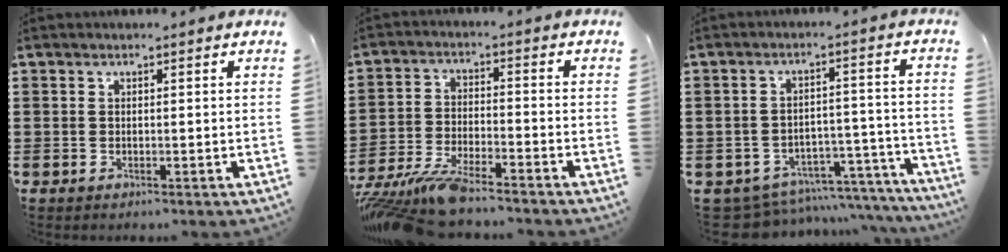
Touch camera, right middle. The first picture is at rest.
{"total": 7.6, "force": [-6.9, 0.6, 3.1], "torque": [-0.084, -0.009, -0.138]}
{"total": 6.2, "force": [-5.8, 2.0, 1.3], "torque": [-0.026, 0.019, -0.111]}